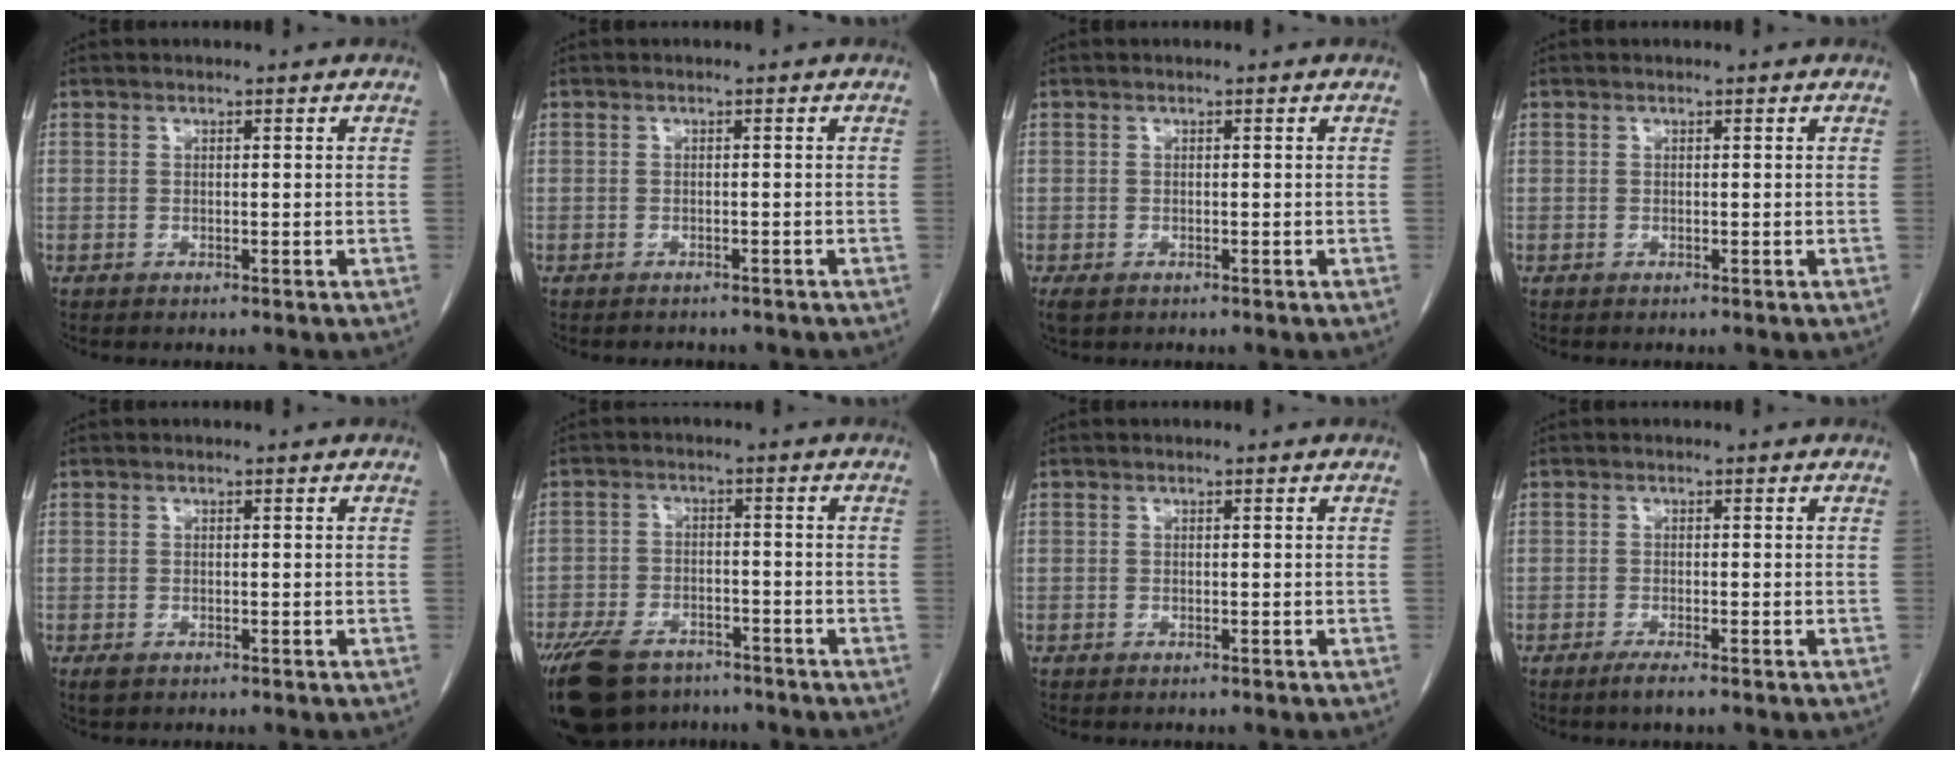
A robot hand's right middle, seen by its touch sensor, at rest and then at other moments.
{"total": 3.3, "force": [-2.9, 1.3, 0.8], "torque": [-0.010, -0.001, -0.031]}
{"total": 2.0, "force": [-1.1, 1.1, 1.2], "torque": [-0.028, -0.005, -0.013]}
{"total": 0.0}
{"total": 1.1, "force": [-0.5, 0.7, 0.7], "torque": [-0.014, -0.001, -0.003]}
{"total": 12.9, "force": [-9.6, 6.5, 5.8], "torque": [-0.126, -0.006, -0.148]}
{"total": 0.0}
{"total": 1.8, "force": [-1.3, -0.1, 1.3], "torque": [-0.027, -0.005, -0.027]}